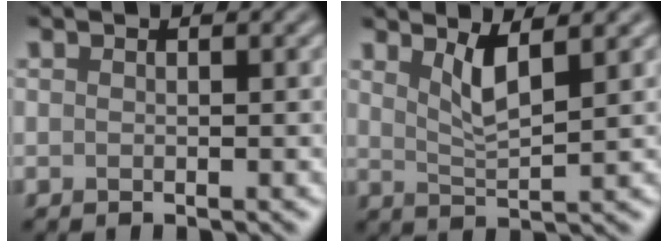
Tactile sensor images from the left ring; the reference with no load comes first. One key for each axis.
{"total": 2.8, "fx": 1.5, "fy": 0.6, "fz": 2.3, "tx": -0.044, "ty": -0.009, "tz": 0.031}